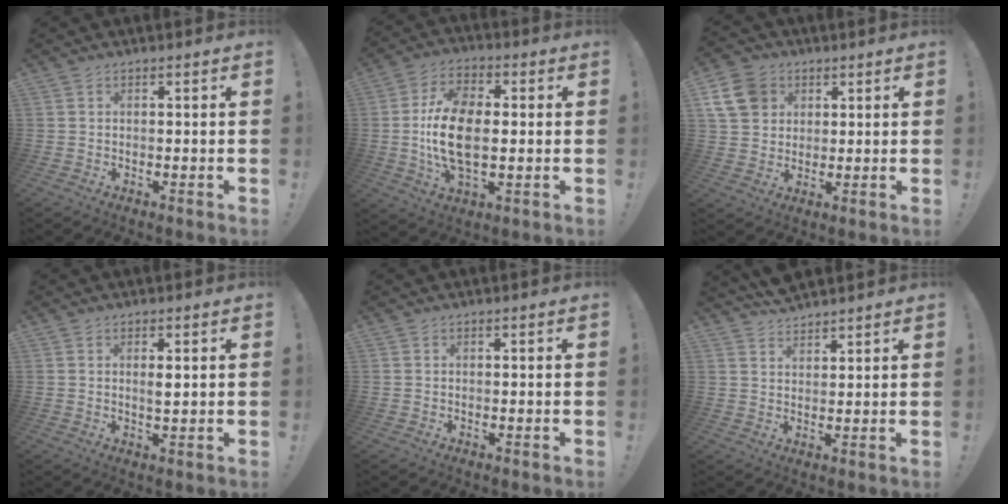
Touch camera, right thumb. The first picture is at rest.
{"total": 15.3, "force": [-0.7, 8.7, 12.5], "torque": [-0.240, 0.005, -0.012]}
{"total": 11.4, "force": [4.4, 9.4, 4.8], "torque": [-0.079, -0.016, 0.094]}
{"total": 2.3, "force": [0.5, 0.6, 2.1], "torque": [-0.030, -0.008, 0.005]}
{"total": 0.0}
{"total": 4.6, "force": [4.3, 1.3, 0.6], "torque": [-0.010, -0.027, 0.082]}